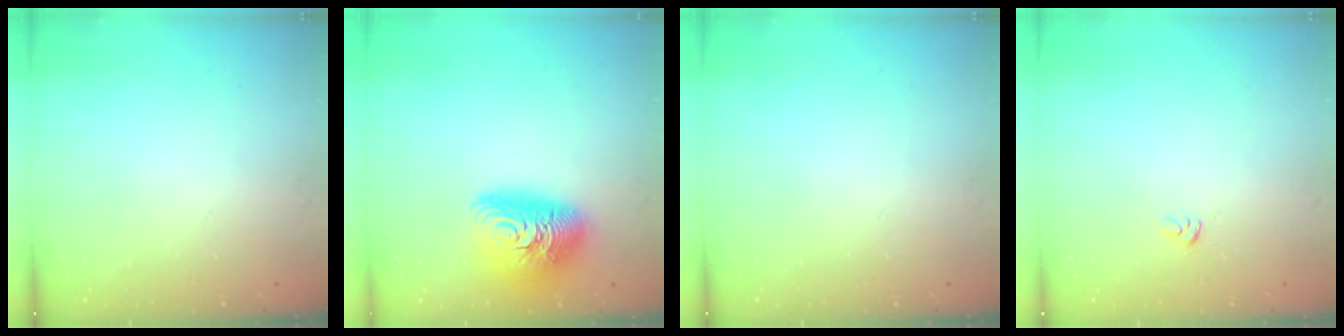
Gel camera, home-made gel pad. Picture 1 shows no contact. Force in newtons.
{"total": 13.7, "press": 13.6, "slide": 1.1}
{"total": 0.0}
{"total": 2.4, "press": 2.4, "slide": 0.1}